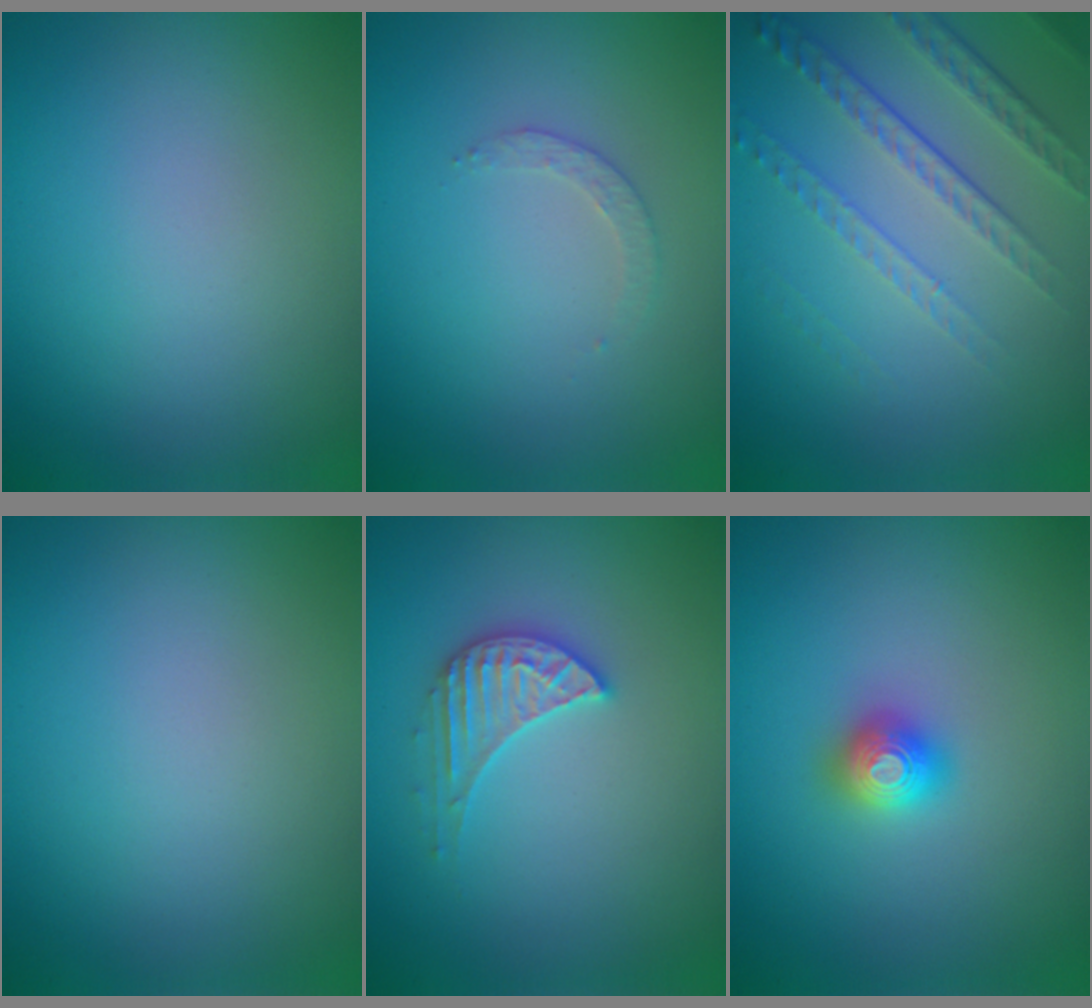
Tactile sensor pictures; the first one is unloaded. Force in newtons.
{"total": 1.2, "press": 1.2, "slide": 0.3}
{"total": 5.0, "press": 3.4, "slide": 3.7}
{"total": 0.0}
{"total": 3.0, "press": 2.9, "slide": 0.4}
{"total": 2.0, "press": 2.0, "slide": 0.1}